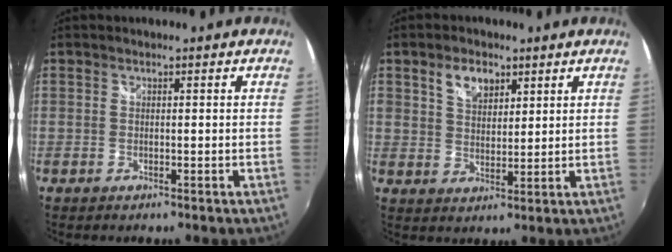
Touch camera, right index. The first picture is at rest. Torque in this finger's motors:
{"motor_torque": [0.07, 0.07, 0.13, 0.04]}